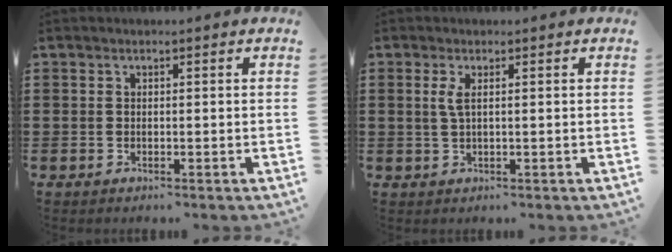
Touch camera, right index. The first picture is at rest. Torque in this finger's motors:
{"motor_torque": [0.25, -0.18, 0.19, 0.05]}